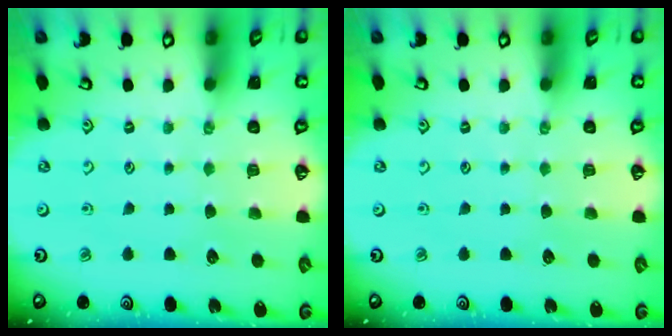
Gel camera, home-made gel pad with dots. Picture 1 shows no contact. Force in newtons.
{"total": 0.0}